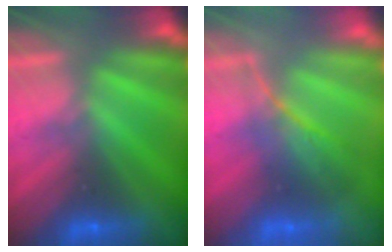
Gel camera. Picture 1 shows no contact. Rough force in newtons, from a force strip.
{"total": 2.3}